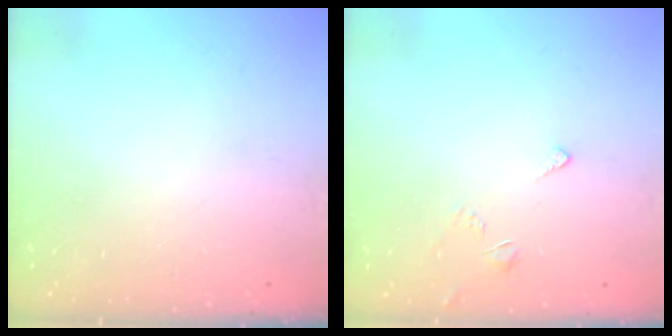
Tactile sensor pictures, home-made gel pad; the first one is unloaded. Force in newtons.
{"total": 2.5, "press": 2.4, "slide": 0.6}